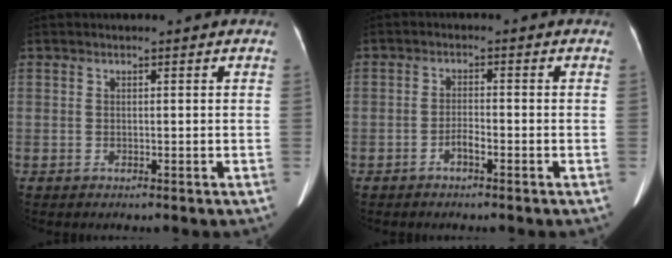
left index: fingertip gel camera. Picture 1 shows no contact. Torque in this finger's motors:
{"motor_torque": [-0.13, -0.10, -0.05, -0.01]}